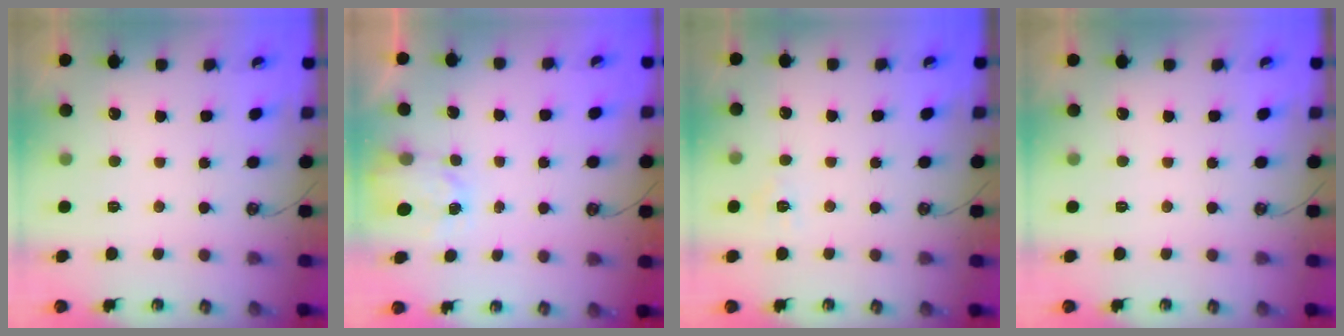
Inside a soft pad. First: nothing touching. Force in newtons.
{"total": 2.9, "press": 2.8, "slide": 0.4}
{"total": 6.4, "press": 6.4, "slide": 0.7}
{"total": 0.0}